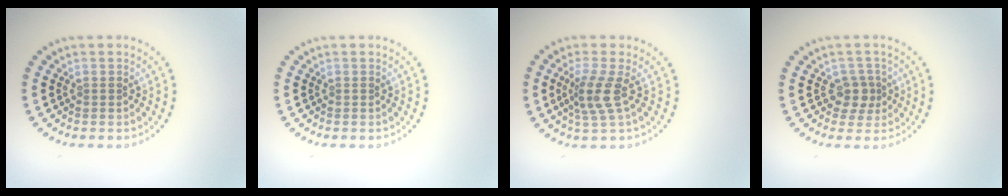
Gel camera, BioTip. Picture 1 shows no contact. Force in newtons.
{"total": 0.0}
{"total": 2.8, "press": 2.2, "slide": 1.8}
{"total": 2.1, "press": 1.8, "slide": 1.0}